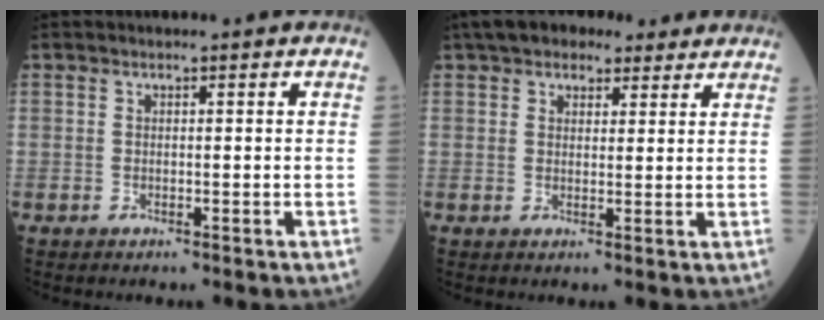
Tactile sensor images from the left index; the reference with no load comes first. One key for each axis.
{"total": 8.4, "fx": 6.5, "fy": 3.9, "fz": 3.6, "tx": -0.049, "ty": 0.036, "tz": 0.098}